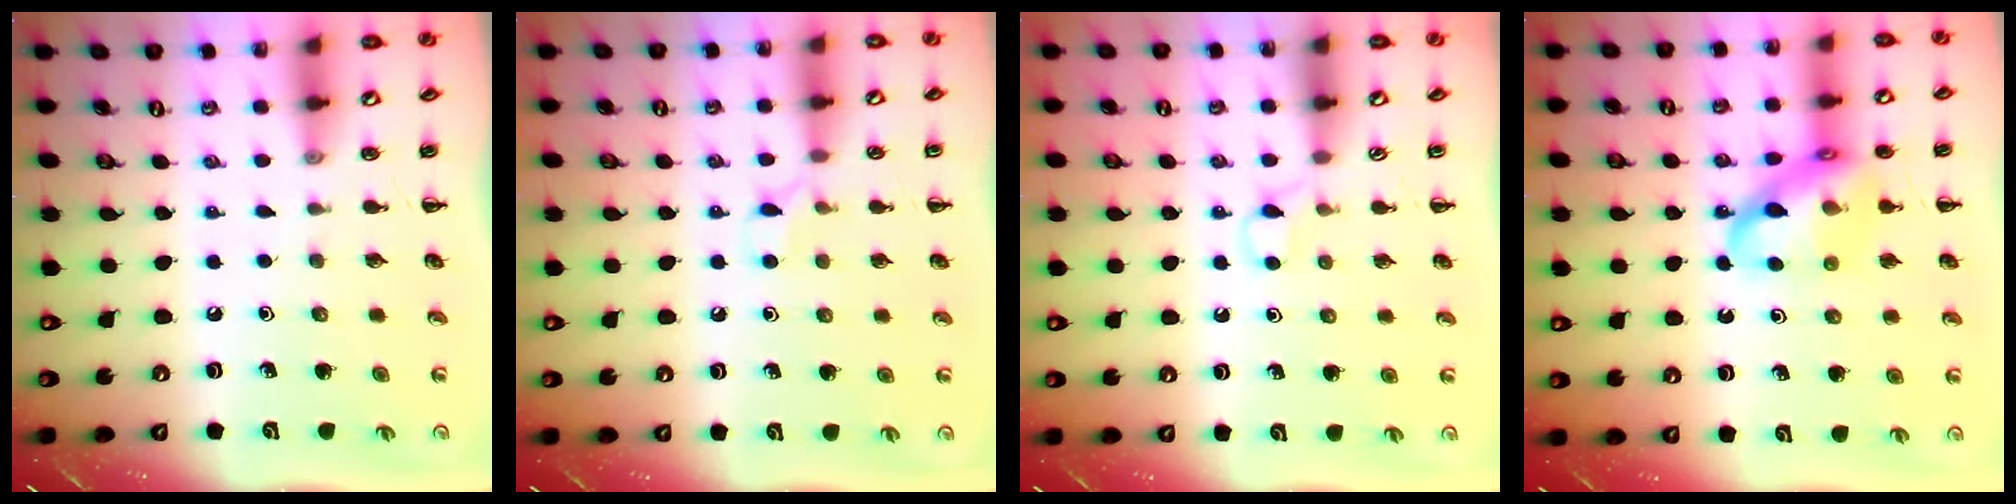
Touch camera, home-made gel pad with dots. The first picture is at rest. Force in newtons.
{"total": 5.0, "press": 4.7, "slide": 1.4}
{"total": 2.6, "press": 2.5, "slide": 0.9}
{"total": 16.6, "press": 16.3, "slide": 3.1}